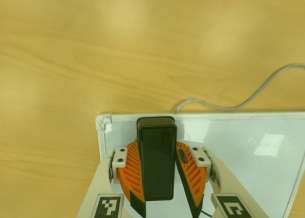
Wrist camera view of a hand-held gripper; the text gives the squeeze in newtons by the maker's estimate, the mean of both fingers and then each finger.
{"total": 10.3, "left": 11.8, "right": 8.7}